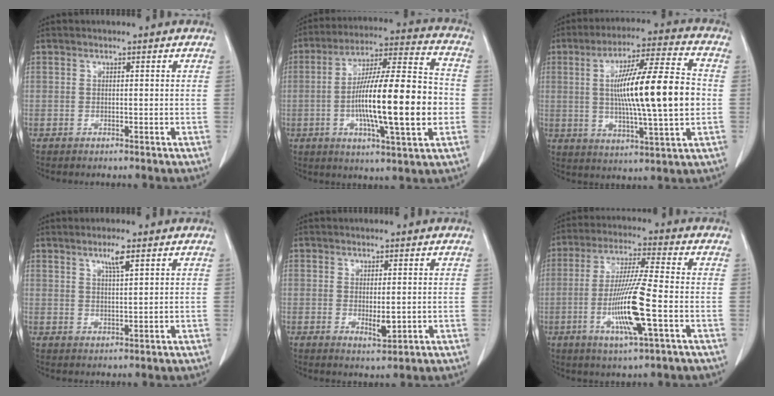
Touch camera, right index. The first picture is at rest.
{"total": 19.9, "force": [-3.0, 2.3, 19.6], "torque": [-0.333, 0.005, -0.051]}
{"total": 17.4, "force": [0.4, 1.4, 17.4], "torque": [-0.293, 0.006, 0.003]}
{"total": 3.4, "force": [2.0, 0.3, 2.7], "torque": [-0.051, -0.003, 0.037]}
{"total": 3.2, "force": [-0.2, 1.0, 3.0], "torque": [-0.053, -0.009, 0.001]}
{"total": 12.4, "force": [-3.2, 0.1, 12.0], "torque": [-0.239, -0.016, -0.065]}